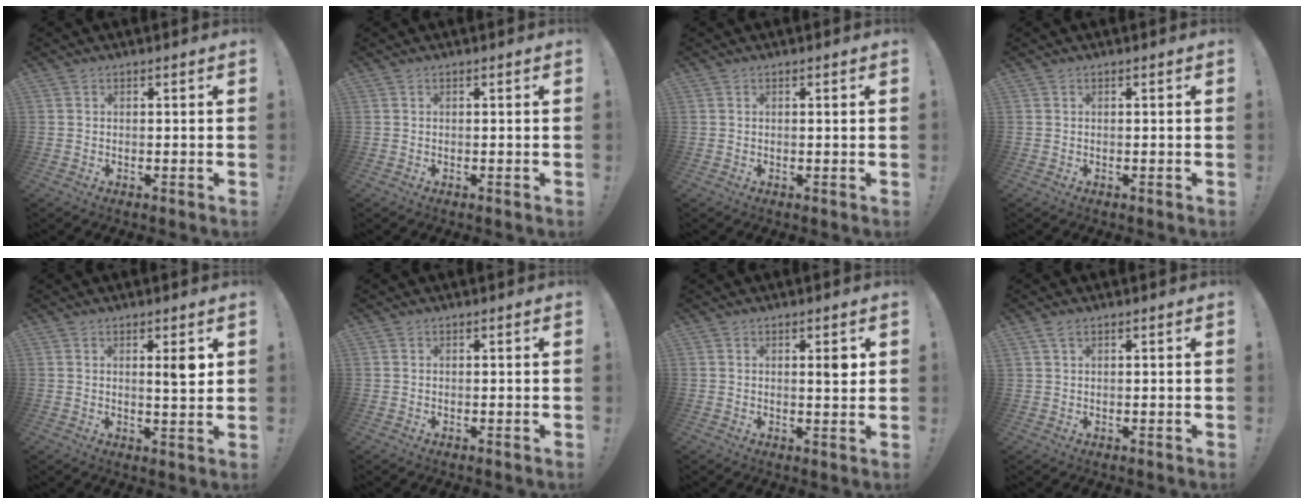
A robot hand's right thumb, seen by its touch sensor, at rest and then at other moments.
{"total": 0.0}
{"total": 0.5, "force": [0.3, 0.0, 0.4], "torque": [-0.010, 0.000, 0.006]}
{"total": 0.0}
{"total": 4.9, "force": [1.8, 0.8, 4.5], "torque": [-0.060, -0.012, 0.021]}
{"total": 0.0}
{"total": 3.8, "force": [1.4, 1.1, 3.4], "torque": [-0.038, -0.009, 0.015]}
{"total": 2.4, "force": [1.4, 1.0, 1.7], "torque": [-0.034, 0.001, 0.026]}